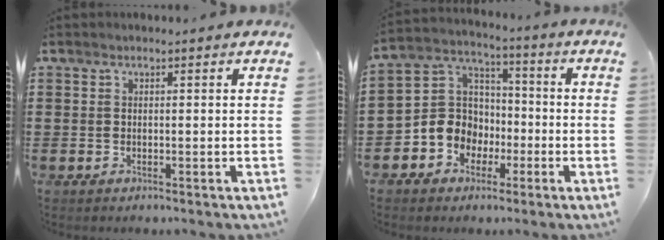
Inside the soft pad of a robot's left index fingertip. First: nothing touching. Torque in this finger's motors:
{"motor_torque": [1.15, 0.99, 0.42, 0.09]}